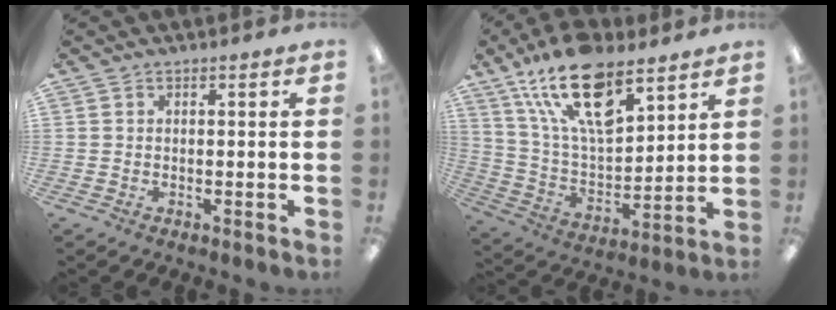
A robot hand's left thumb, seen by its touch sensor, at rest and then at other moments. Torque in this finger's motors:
{"motor_torque": [0.99, 0.30, 1.69, -1.08, 0.60]}